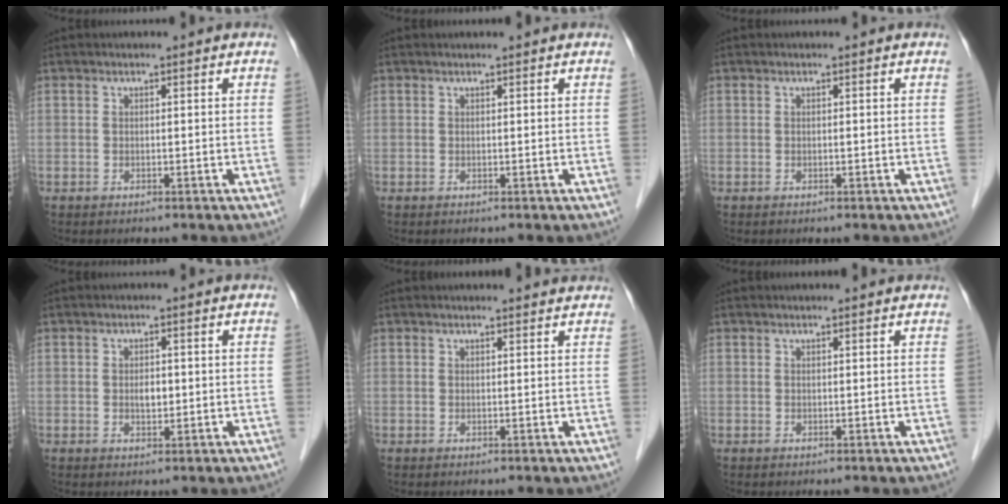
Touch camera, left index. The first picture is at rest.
{"total": 0.7, "force": [0.7, 0.0, 0.2], "torque": [-0.007, 0.011, 0.013]}
{"total": 0.0}
{"total": 1.8, "force": [0.0, 1.0, 1.5], "torque": [-0.026, 0.000, 0.002]}
{"total": 3.7, "force": [3.6, 0.3, 0.7], "torque": [-0.013, 0.010, 0.036]}
{"total": 1.7, "force": [1.6, 0.1, 0.4], "torque": [-0.010, 0.013, 0.020]}